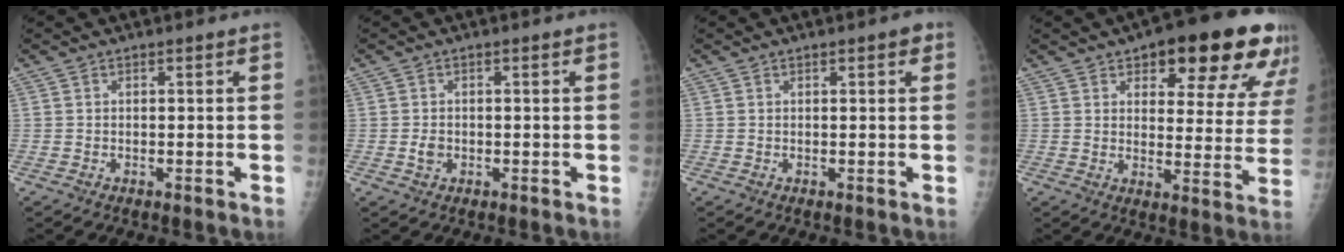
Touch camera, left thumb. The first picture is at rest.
{"total": 1.7, "force": [-0.5, 1.4, 0.9], "torque": [-0.012, 0.004, -0.009]}
{"total": 1.7, "force": [0.8, 0.6, 1.4], "torque": [-0.013, 0.001, 0.009]}
{"total": 20.5, "force": [12.3, 8.1, 14.2], "torque": [-0.134, -0.034, 0.153]}